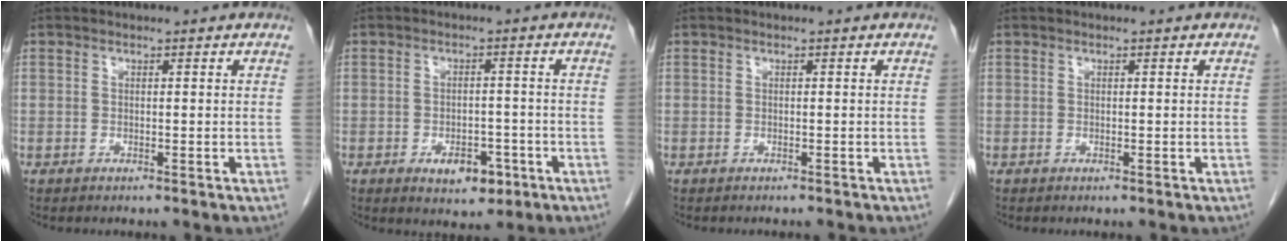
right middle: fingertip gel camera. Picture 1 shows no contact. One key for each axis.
{"total": 5.2, "fx": -2.5, "fy": 2.9, "fz": 3.5, "tx": -0.045, "ty": 0.004, "tz": -0.028}
{"total": 1.6, "fx": -1.5, "fy": 0.2, "fz": 0.5, "tx": -0.007, "ty": -0.001, "tz": -0.018}
{"total": 0.0}